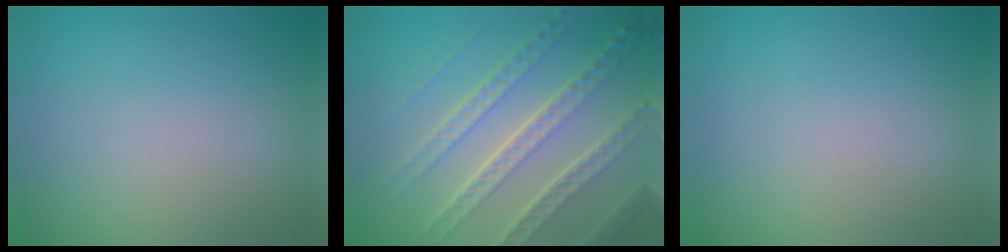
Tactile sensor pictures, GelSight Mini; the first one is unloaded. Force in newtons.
{"total": 7.4, "press": 5.2, "slide": 5.3}
{"total": 0.0}